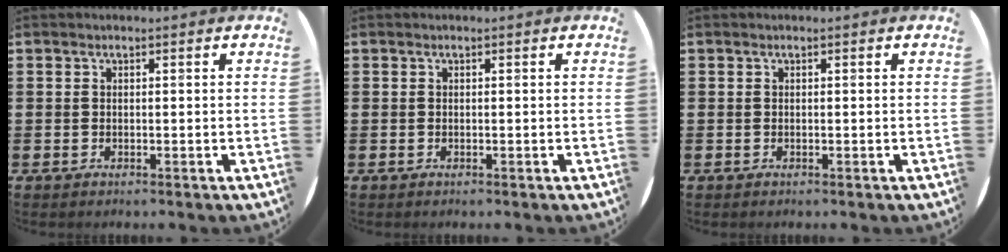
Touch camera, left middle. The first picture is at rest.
{"total": 0.0}
{"total": 0.0}